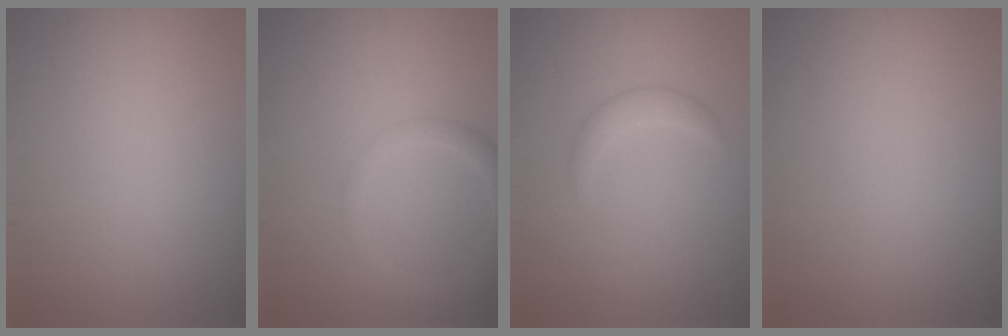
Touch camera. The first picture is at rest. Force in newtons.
{"total": 2.7, "press": 2.7, "slide": 0.1}
{"total": 1.4, "press": 1.4, "slide": 0.1}
{"total": 0.0}